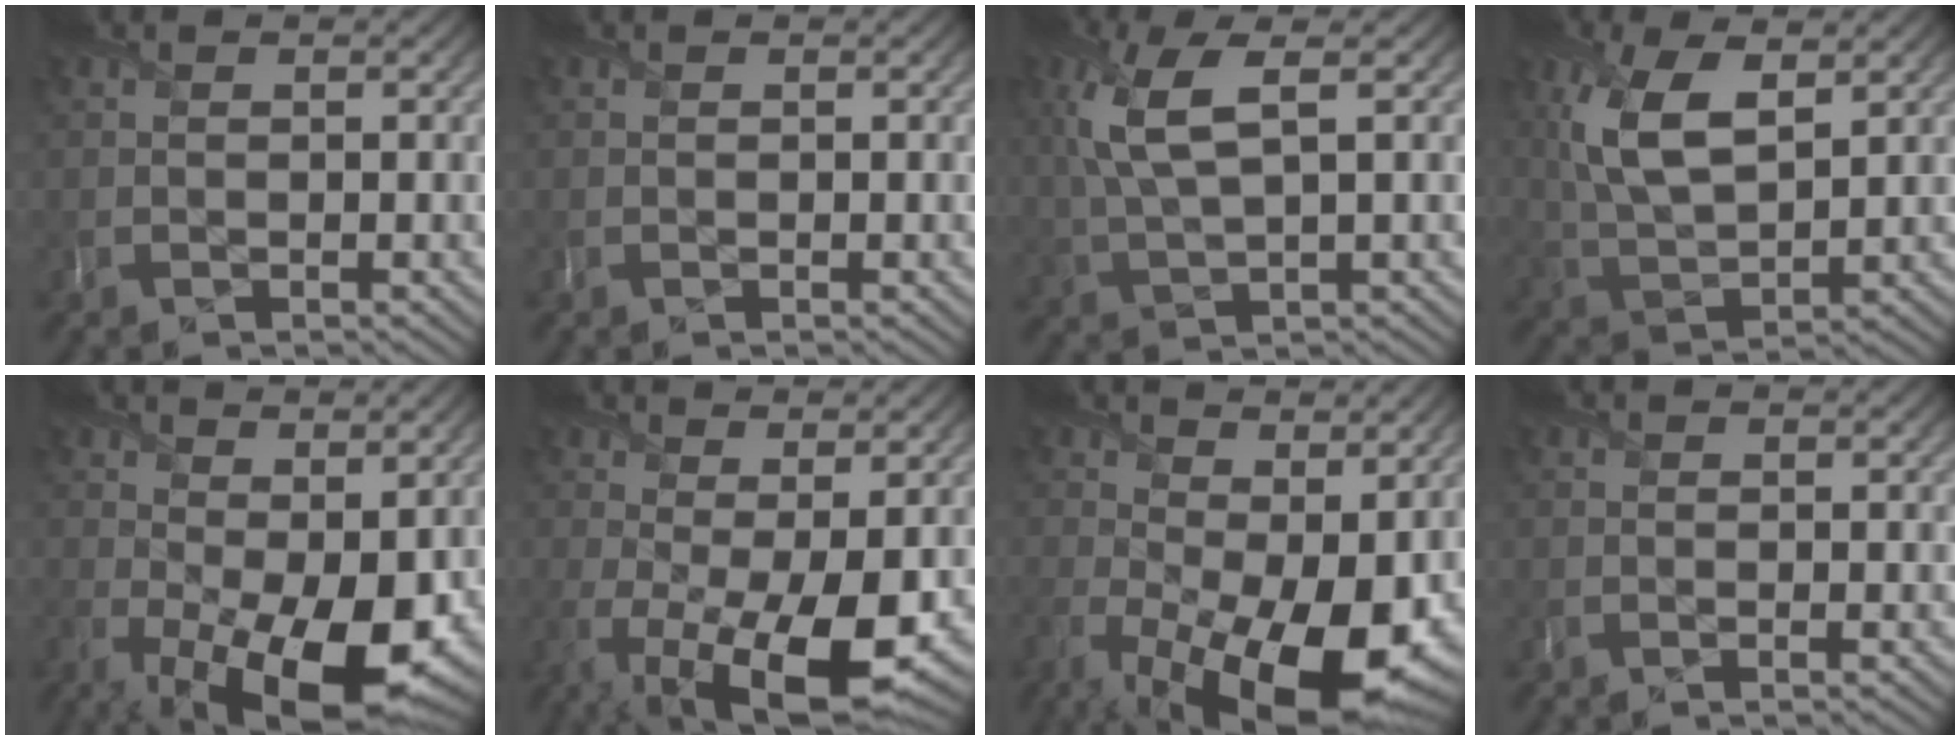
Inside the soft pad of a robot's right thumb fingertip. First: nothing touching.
{"total": 0.0}
{"total": 7.8, "force": [2.3, 2.5, 7.0], "torque": [-0.173, 0.012, 0.044]}
{"total": 9.6, "force": [3.4, 4.4, 7.8], "torque": [-0.186, 0.005, 0.064]}
{"total": 12.6, "force": [-2.7, 6.5, 10.5], "torque": [-0.189, -0.043, -0.018]}
{"total": 11.7, "force": [-2.7, 4.9, 10.3], "torque": [-0.187, -0.029, -0.021]}
{"total": 16.3, "force": [-4.1, 8.4, 13.4], "torque": [-0.244, -0.059, -0.030]}
{"total": 0.9, "force": [-0.3, 0.0, 0.9], "torque": [-0.021, -0.002, -0.007]}